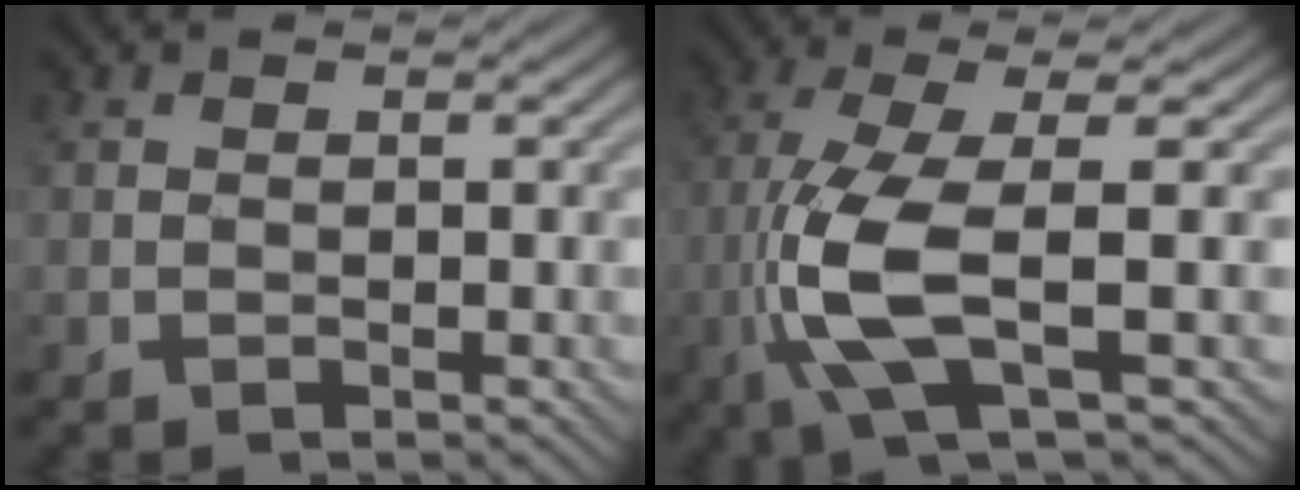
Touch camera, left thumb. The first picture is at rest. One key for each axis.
{"total": 8.2, "fx": -1.6, "fy": 1.4, "fz": 7.9, "tx": -0.177, "ty": 0.007, "tz": -0.039}